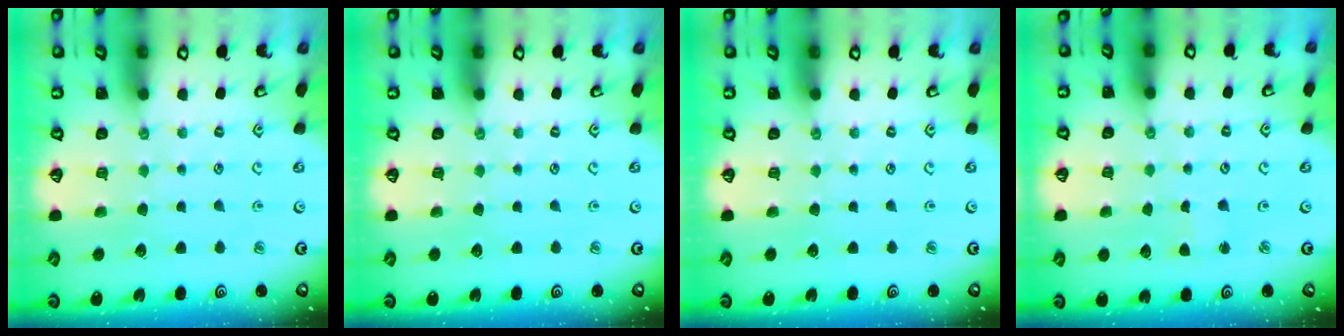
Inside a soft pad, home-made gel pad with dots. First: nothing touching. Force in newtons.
{"total": 0.0}
{"total": 0.0}
{"total": 1.4, "press": 1.4, "slide": 0.2}